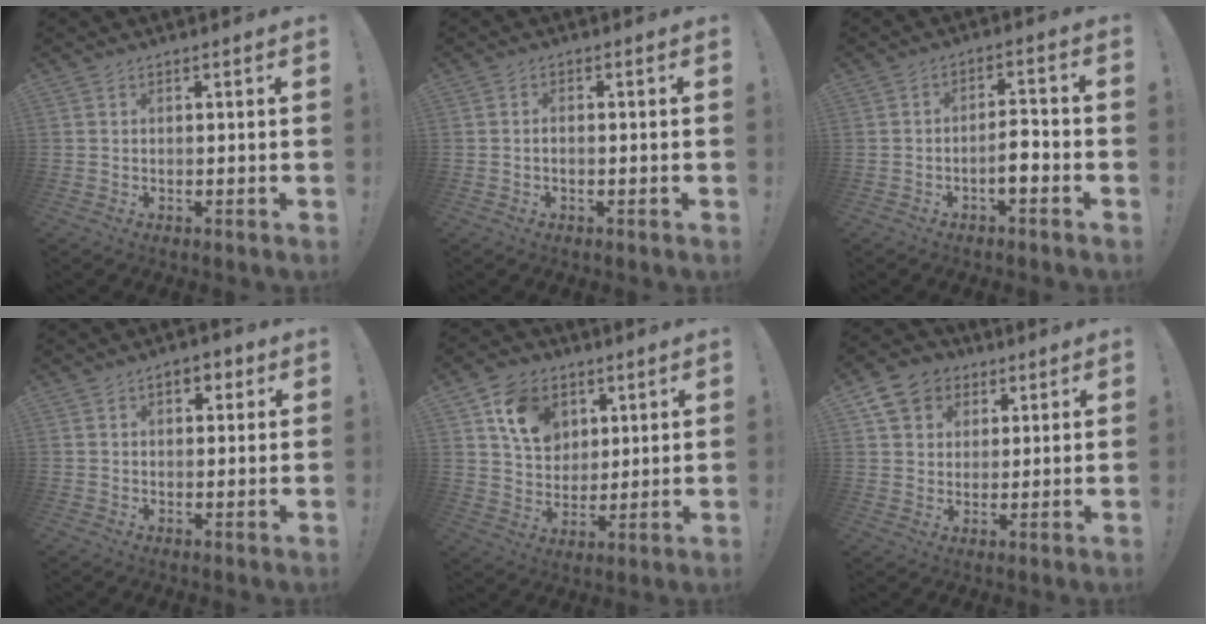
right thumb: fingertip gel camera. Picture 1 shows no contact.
{"total": 1.1, "force": [-0.4, 0.5, 0.8], "torque": [-0.015, 0.004, -0.007]}
{"total": 5.4, "force": [-2.3, 1.8, 4.6], "torque": [-0.064, 0.008, -0.040]}
{"total": 4.3, "force": [1.7, 2.6, 2.9], "torque": [-0.038, 0.002, 0.026]}
{"total": 12.7, "force": [6.2, 9.6, 5.5], "torque": [-0.088, -0.021, 0.123]}
{"total": 10.3, "force": [4.6, 8.5, 3.5], "torque": [-0.057, -0.014, 0.095]}